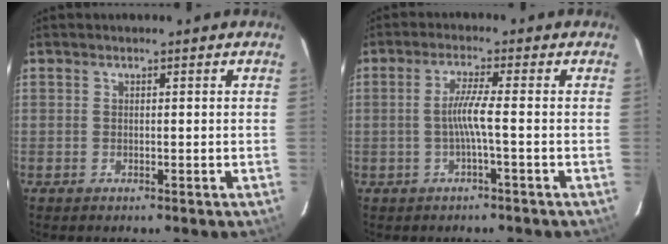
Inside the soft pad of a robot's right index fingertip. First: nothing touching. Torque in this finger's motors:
{"motor_torque": [0.83, -0.15, 0.49, 0.11]}